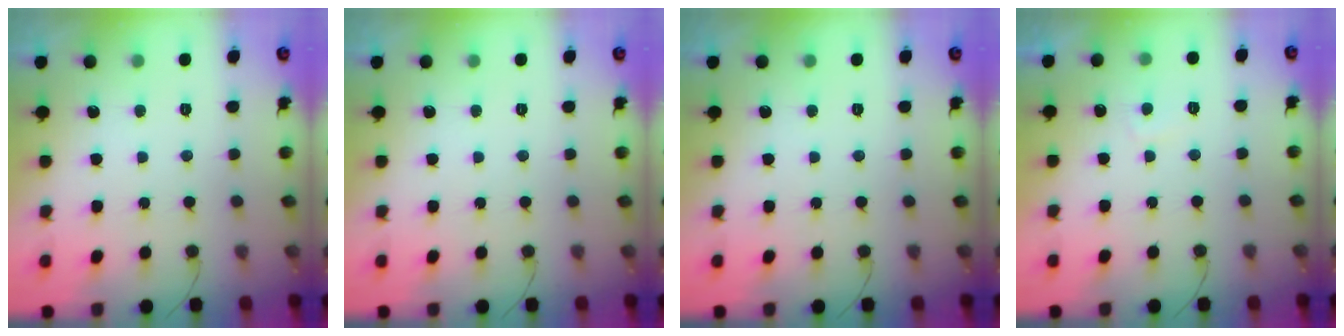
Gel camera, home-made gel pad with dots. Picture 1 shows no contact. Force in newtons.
{"total": 0.0}
{"total": 0.0}
{"total": 1.6, "press": 1.5, "slide": 0.5}